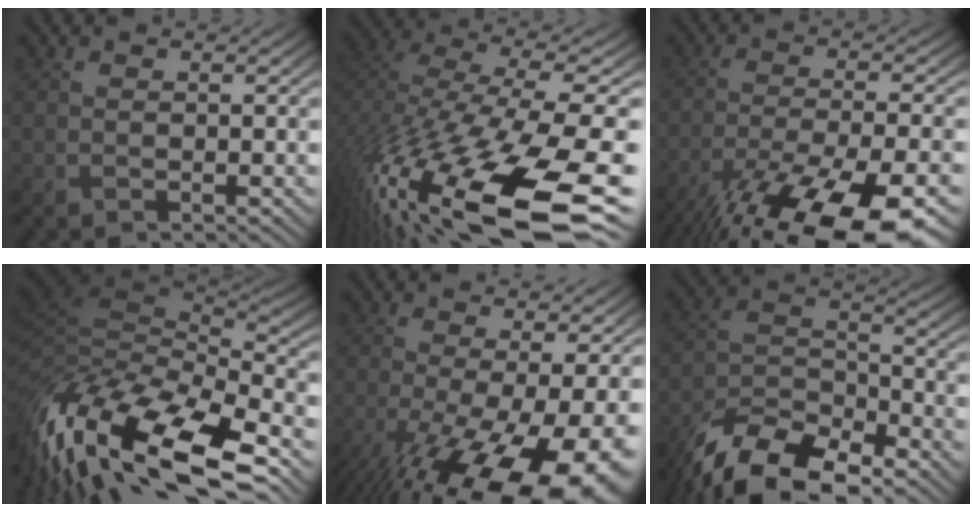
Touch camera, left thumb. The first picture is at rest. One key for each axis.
{"total": 19.1, "fx": -9.3, "fy": 7.8, "fz": 14.8, "tx": -0.335, "ty": -0.087, "tz": -0.114}
{"total": 17.4, "fx": -12.9, "fy": 4.4, "fz": 10.9, "tx": -0.198, "ty": -0.044, "tz": -0.196}
{"total": 18.2, "fx": -9.9, "fy": 6.7, "fz": 13.6, "tx": -0.303, "ty": -0.039, "tz": -0.149}
{"total": 16.6, "fx": -7.1, "fy": 6.2, "fz": 13.7, "tx": -0.255, "ty": -0.036, "tz": -0.096}
{"total": 14.7, "fx": -11.5, "fy": 5.2, "fz": 7.5, "tx": -0.161, "ty": -0.015, "tz": -0.204}